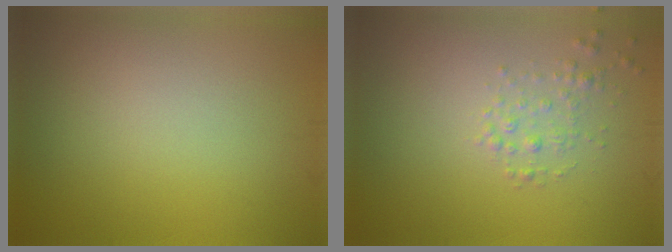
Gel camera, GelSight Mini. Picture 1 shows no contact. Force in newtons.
{"total": 1.4, "press": 1.4, "slide": 0.1}